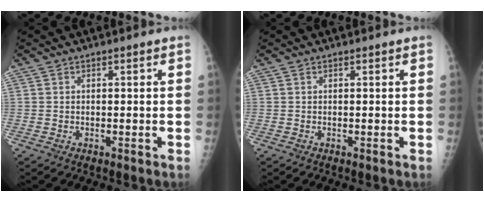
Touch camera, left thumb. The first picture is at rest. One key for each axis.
{"total": 0.0}